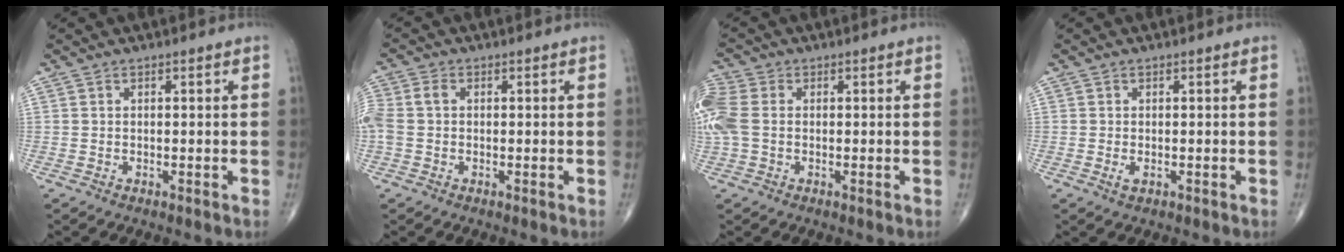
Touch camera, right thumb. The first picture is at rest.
{"total": 4.6, "force": [0.1, 3.3, 3.2], "torque": [-0.092, 0.017, 0.000]}
{"total": 7.3, "force": [0.1, 5.1, 5.2], "torque": [-0.156, 0.016, 0.001]}
{"total": 1.1, "force": [-0.2, 0.6, 0.8], "torque": [-0.017, -0.003, -0.004]}